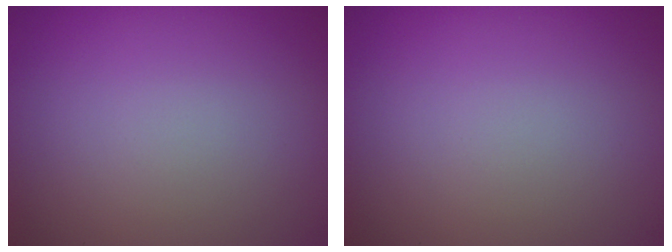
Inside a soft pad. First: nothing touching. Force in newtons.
{"total": 0.0}